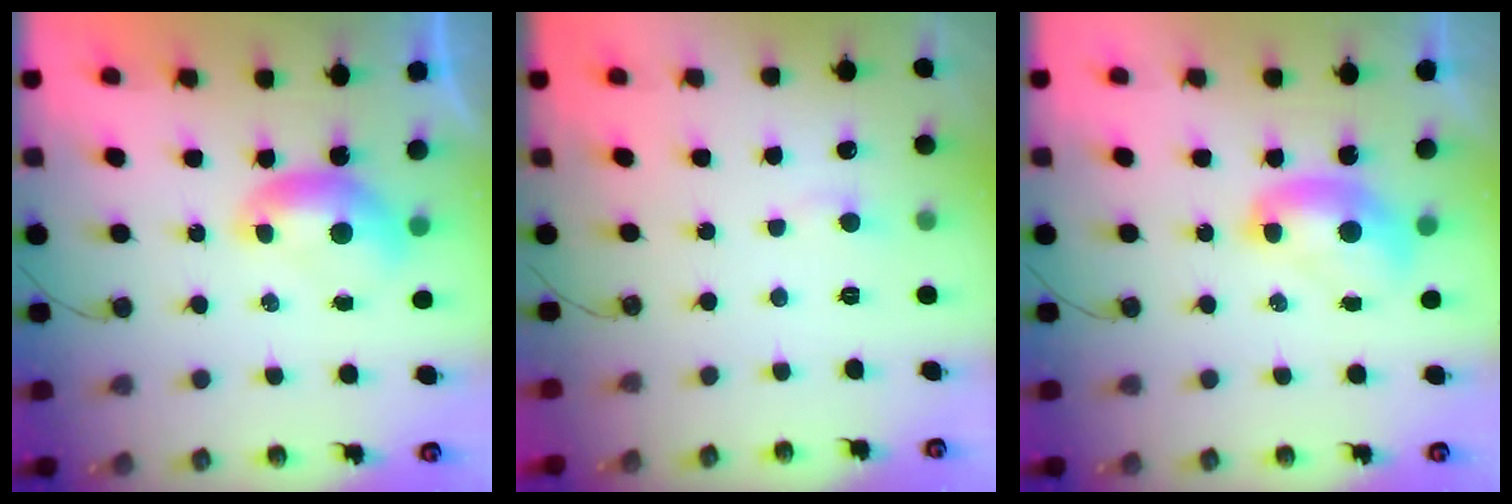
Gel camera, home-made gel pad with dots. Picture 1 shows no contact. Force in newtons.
{"total": 0.7, "press": 0.3, "slide": 0.6}
{"total": 2.1, "press": 2.1, "slide": 0.2}